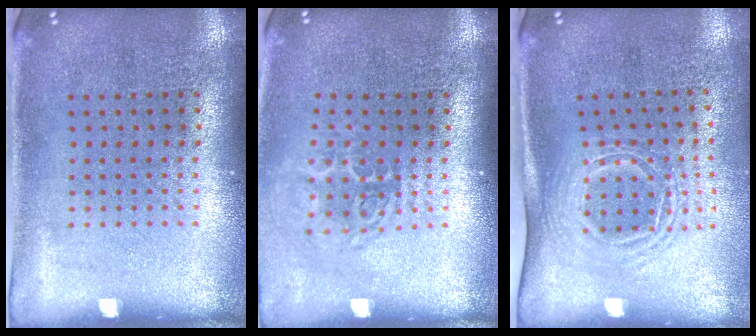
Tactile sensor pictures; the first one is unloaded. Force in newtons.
{"total": 1.7, "press": 1.2, "slide": 1.2}
{"total": 1.7, "press": 1.2, "slide": 1.1}